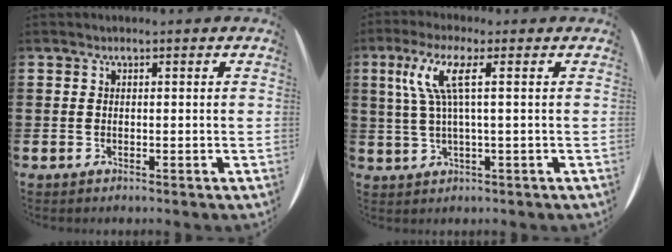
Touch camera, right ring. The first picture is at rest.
{"total": 5.8, "force": [1.7, 0.6, 5.5], "torque": [-0.119, -0.004, 0.024]}